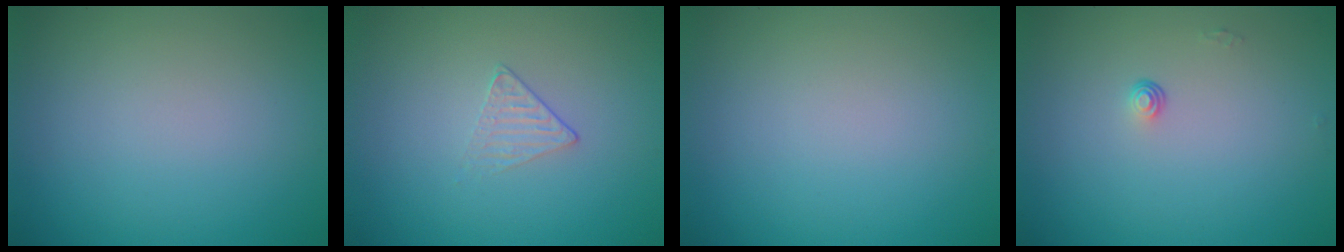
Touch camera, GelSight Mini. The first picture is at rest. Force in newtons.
{"total": 1.1, "press": 0.5, "slide": 1.0}
{"total": 0.0}
{"total": 0.6, "press": 0.4, "slide": 0.5}